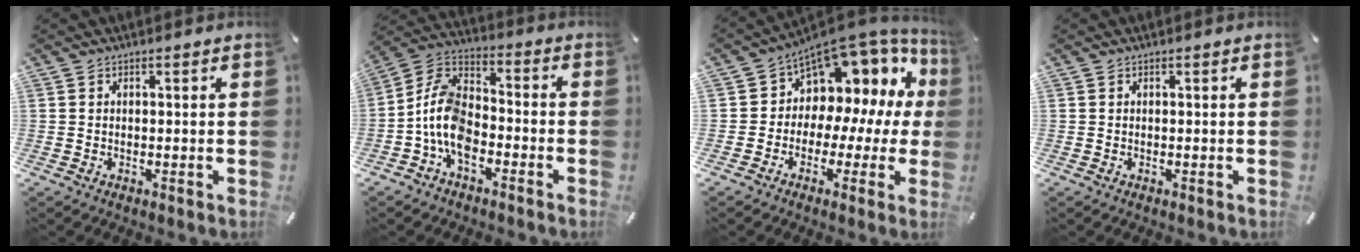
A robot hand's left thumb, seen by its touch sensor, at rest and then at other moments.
{"total": 11.0, "force": [-5.2, 6.7, 6.9], "torque": [-0.161, 0.014, -0.105]}
{"total": 9.0, "force": [4.4, 7.2, 3.0], "torque": [-0.055, -0.066, 0.078]}
{"total": 0.0}